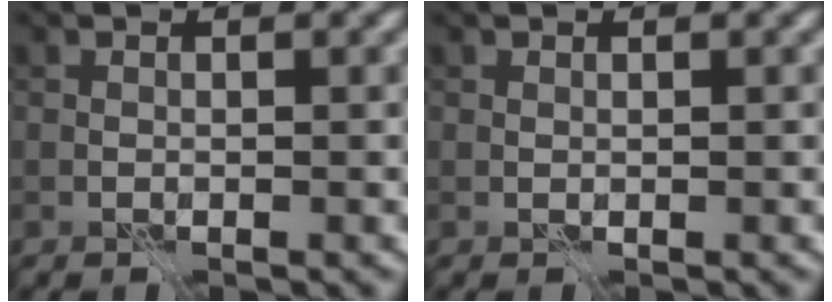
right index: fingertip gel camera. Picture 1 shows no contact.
{"total": 0.0}